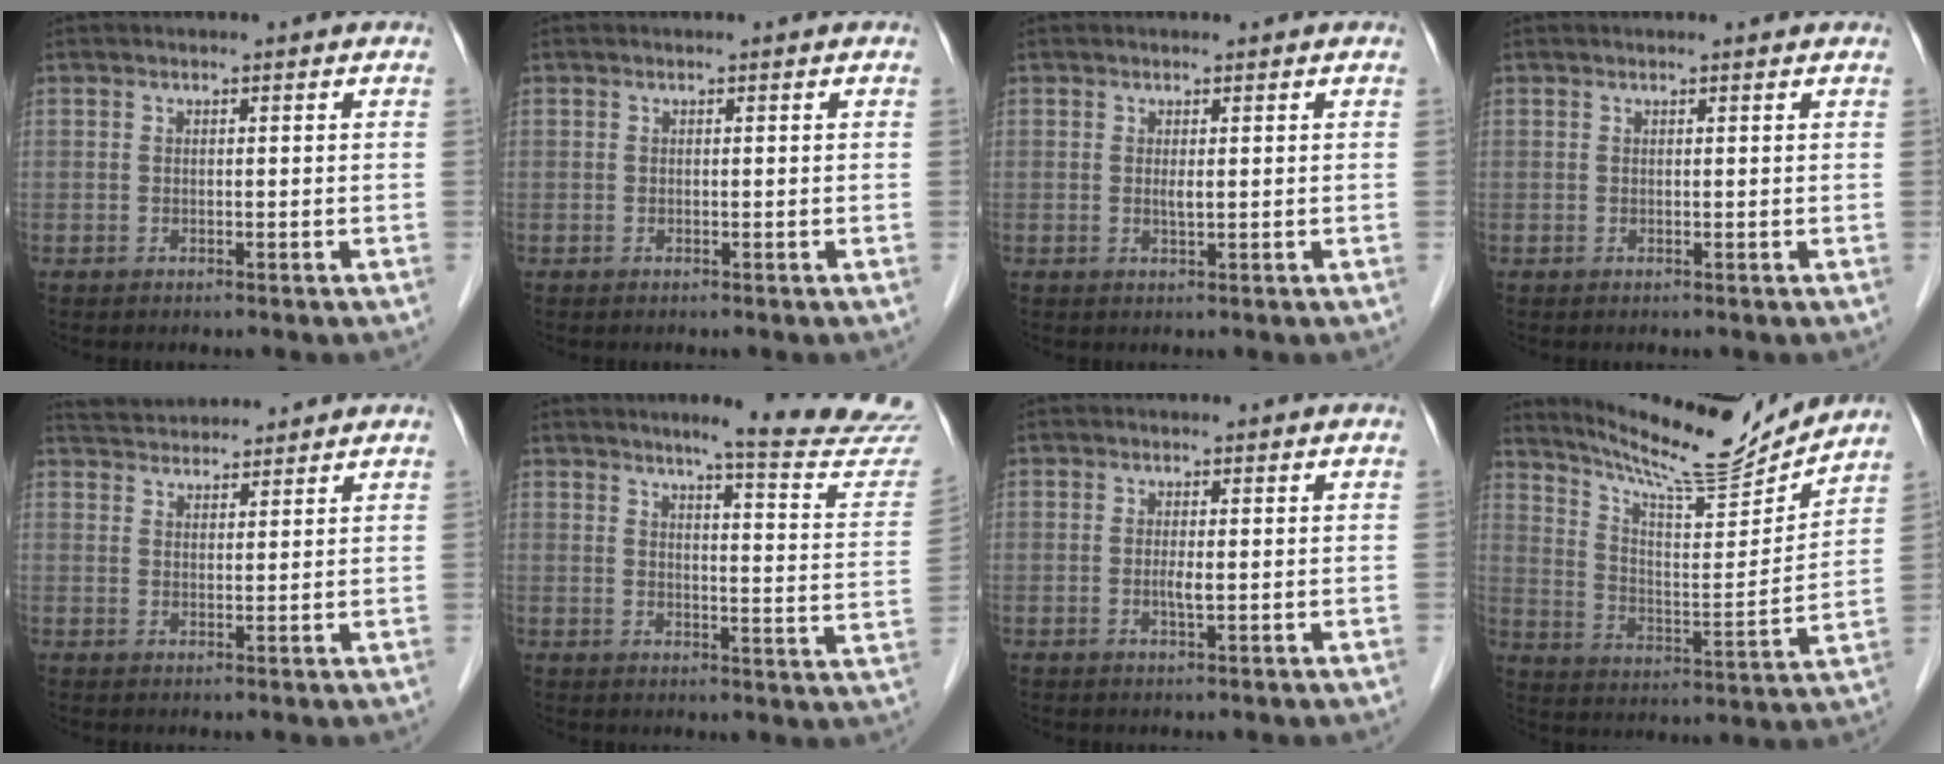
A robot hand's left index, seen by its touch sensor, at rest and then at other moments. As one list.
[{"total": 0.0}, {"total": 0.9, "force": [0.3, 0.1, 0.8], "torque": [-0.021, -0.002, 0.005]}, {"total": 1.0, "force": [0.9, 0.0, 0.2], "torque": [-0.011, 0.005, 0.012]}, {"total": 7.6, "force": [7.4, 1.3, 1.5], "torque": [-0.028, 0.033, 0.116]}, {"total": 16.4, "force": [15.4, -0.4, 5.6], "torque": [-0.063, -0.096, 0.167]}, {"total": 1.4, "force": [0.0, 0.1, 1.4], "torque": [-0.029, -0.002, -0.001]}, {"total": 15.8, "force": [15.1, 0.5, 4.6], "torque": [-0.089, -0.026, 0.239]}]